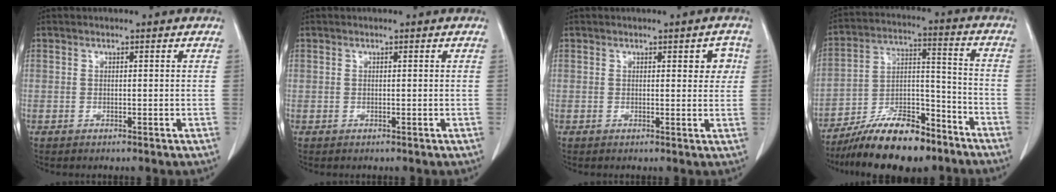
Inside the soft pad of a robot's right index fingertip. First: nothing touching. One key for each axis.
{"total": 0.0}
{"total": 3.0, "fx": 0.9, "fy": 1.3, "fz": 2.5, "tx": -0.022, "ty": 0.005, "tz": 0.009}
{"total": 15.6, "fx": -12.1, "fy": 4.6, "fz": 8.7, "tx": -0.148, "ty": 0.020, "tz": -0.209}